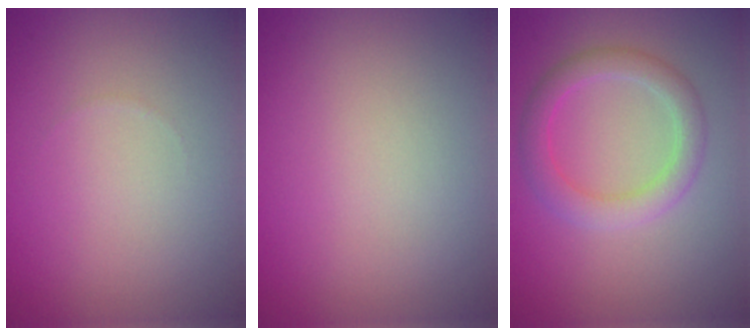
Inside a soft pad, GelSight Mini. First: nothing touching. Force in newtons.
{"total": 0.0}
{"total": 3.2, "press": 3.2, "slide": 0.2}